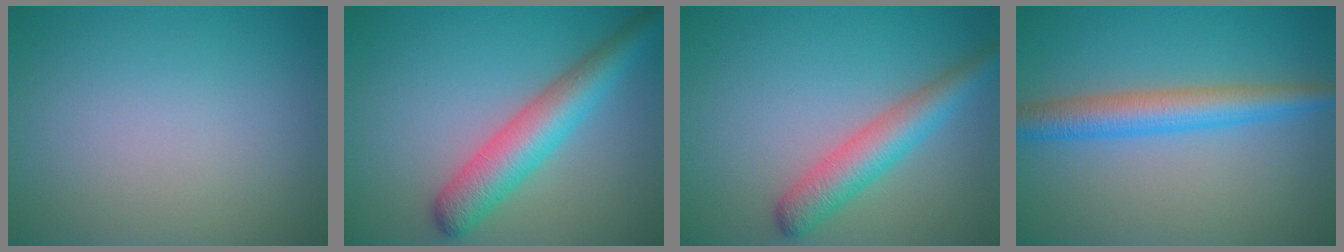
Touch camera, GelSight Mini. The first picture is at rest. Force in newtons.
{"total": 5.6, "press": 5.6, "slide": 0.1}
{"total": 4.3, "press": 4.3, "slide": 0.1}
{"total": 4.5, "press": 4.5, "slide": 0.0}